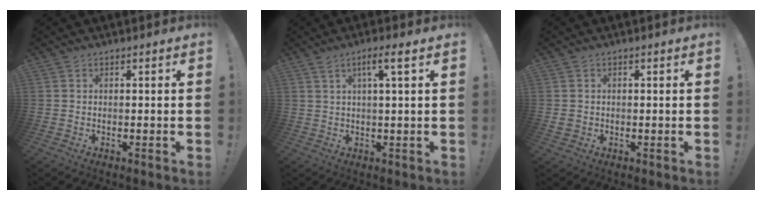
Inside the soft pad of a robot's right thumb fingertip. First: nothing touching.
{"total": 5.3, "force": [2.2, 0.4, 4.8], "torque": [-0.081, -0.002, 0.030]}
{"total": 1.9, "force": [0.0, 1.8, 0.6], "torque": [-0.010, 0.002, 0.001]}